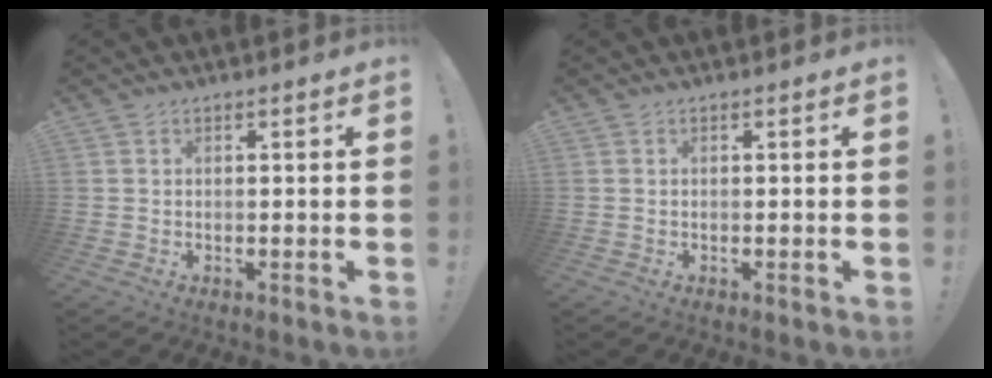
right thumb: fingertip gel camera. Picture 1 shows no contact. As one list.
[{"total": 0.0}]